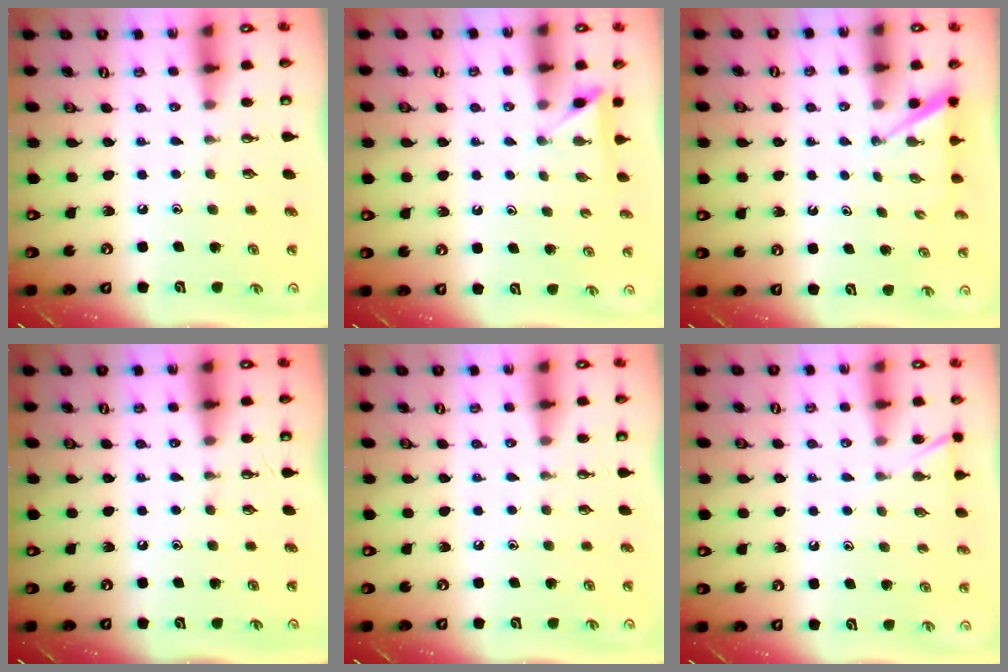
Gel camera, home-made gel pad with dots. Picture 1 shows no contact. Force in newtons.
{"total": 2.5, "press": 2.4, "slide": 0.3}
{"total": 2.3, "press": 2.3, "slide": 0.3}
{"total": 0.0}
{"total": 0.0}
{"total": 3.9, "press": 3.9, "slide": 0.5}